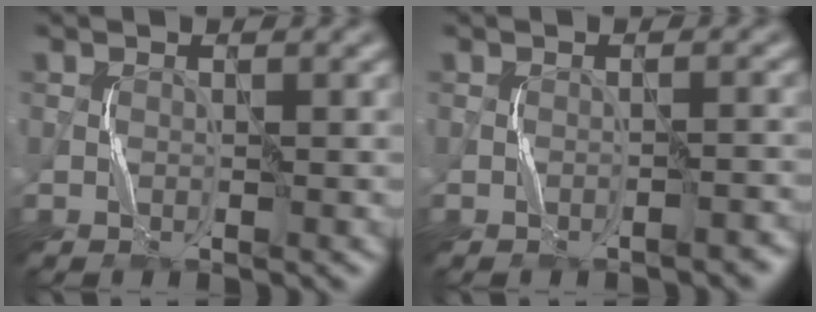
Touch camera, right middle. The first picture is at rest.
{"total": 1.3, "force": [-1.1, 0.1, 0.6], "torque": [-0.006, 0.008, -0.015]}